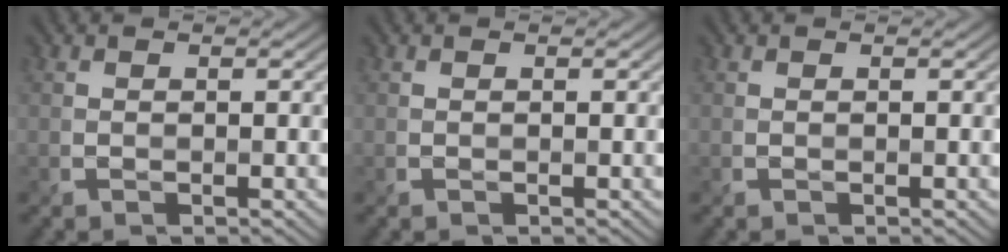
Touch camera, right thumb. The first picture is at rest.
{"total": 0.0}
{"total": 0.0}